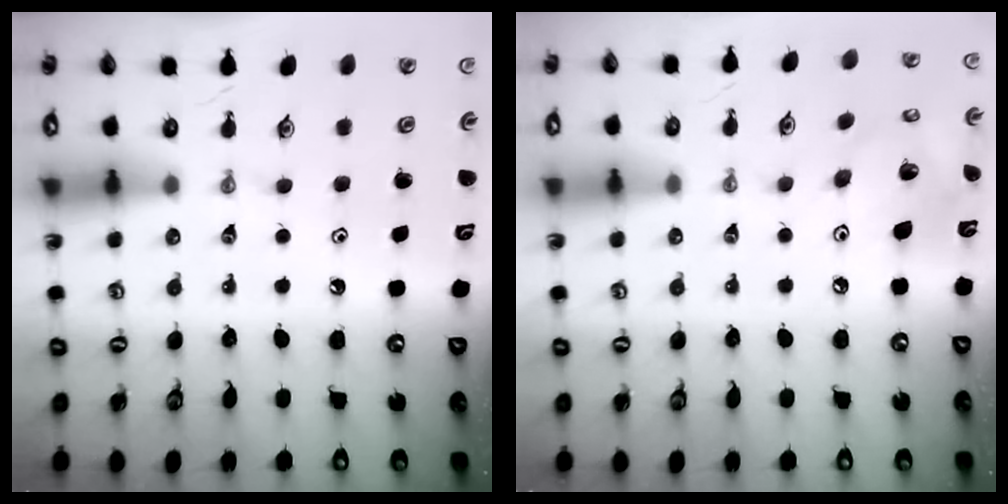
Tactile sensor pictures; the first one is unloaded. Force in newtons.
{"total": 13.2, "press": 13.1, "slide": 1.9}